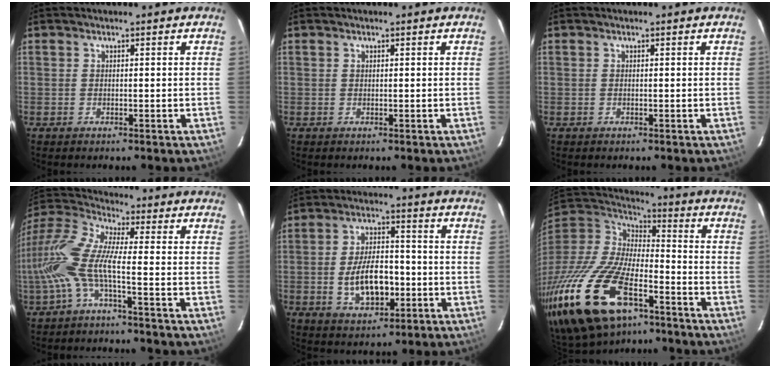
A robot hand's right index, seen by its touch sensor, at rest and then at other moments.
{"total": 0.0}
{"total": 0.0}
{"total": 13.3, "force": [-3.3, 2.6, 12.6], "torque": [-0.254, -0.001, -0.075]}
{"total": 10.7, "force": [-2.5, 5.6, 8.8], "torque": [-0.171, 0.007, -0.031]}
{"total": 32.4, "force": [-18.5, 15.3, 21.7], "torque": [-0.488, -0.047, -0.315]}